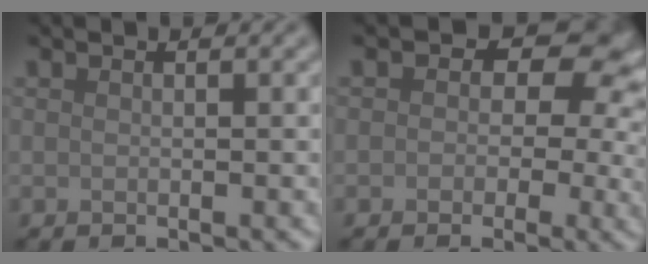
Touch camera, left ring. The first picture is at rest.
{"total": 7.9, "force": [1.4, 6.0, 5.0], "torque": [-0.013, 0.017, -0.007]}